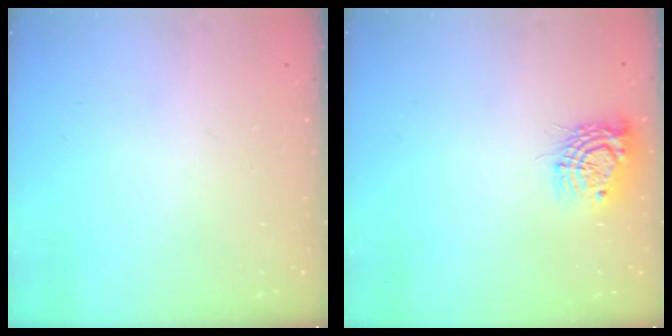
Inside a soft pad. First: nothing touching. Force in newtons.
{"total": 10.7, "press": 10.7, "slide": 0.7}